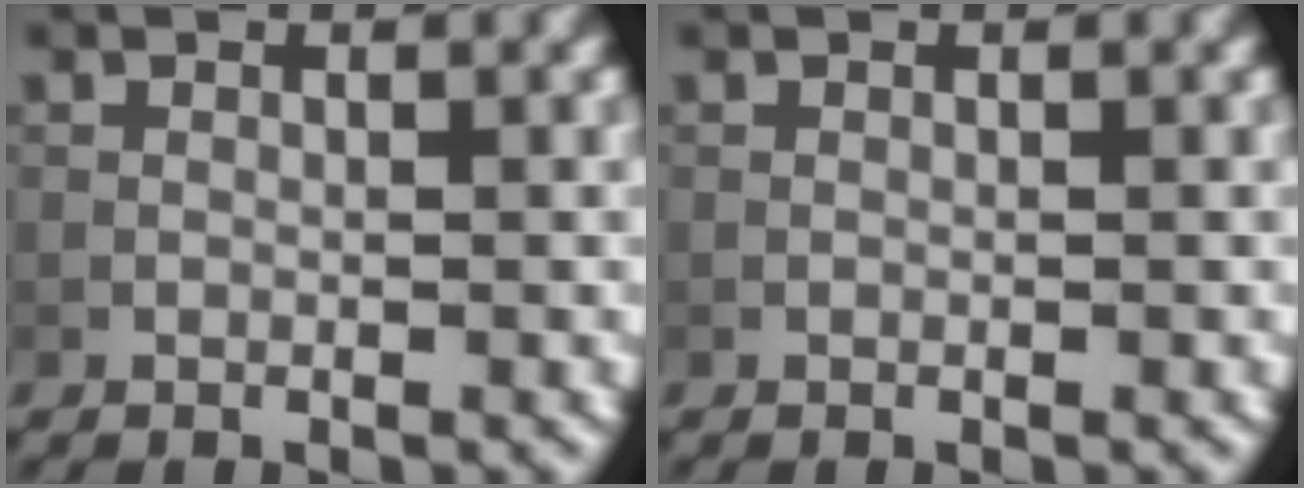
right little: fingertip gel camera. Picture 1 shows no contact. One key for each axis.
{"total": 0.0}